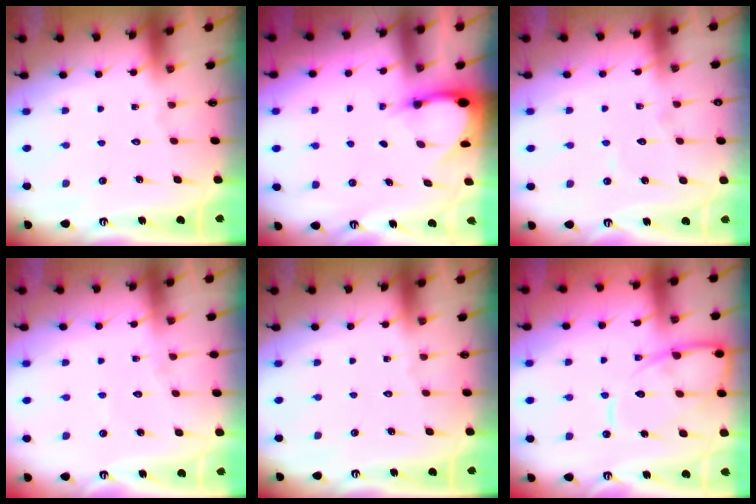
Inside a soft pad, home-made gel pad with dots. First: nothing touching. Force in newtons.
{"total": 3.3, "press": 3.3, "slide": 0.2}
{"total": 5.0, "press": 5.0, "slide": 0.5}
{"total": 2.7, "press": 2.7, "slide": 0.2}
{"total": 0.0}
{"total": 11.5, "press": 11.4, "slide": 1.2}